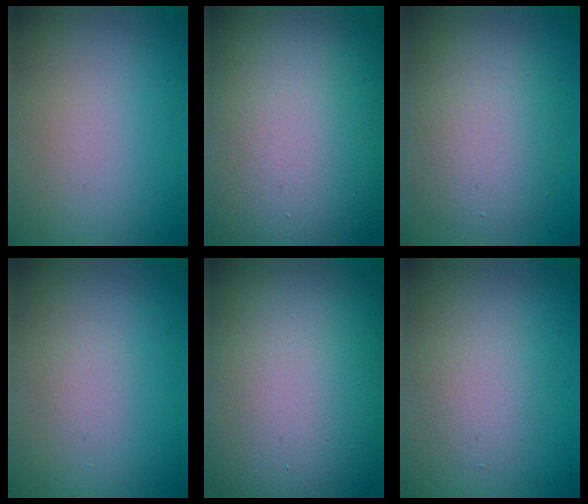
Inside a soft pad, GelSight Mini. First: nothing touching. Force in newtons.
{"total": 19.2, "press": 19.2, "slide": 1.3}
{"total": 5.4, "press": 5.4, "slide": 0.2}
{"total": 0.8, "press": 0.7, "slide": 0.1}
{"total": 17.6, "press": 17.5, "slide": 0.9}
{"total": 2.4, "press": 2.4, "slide": 0.1}